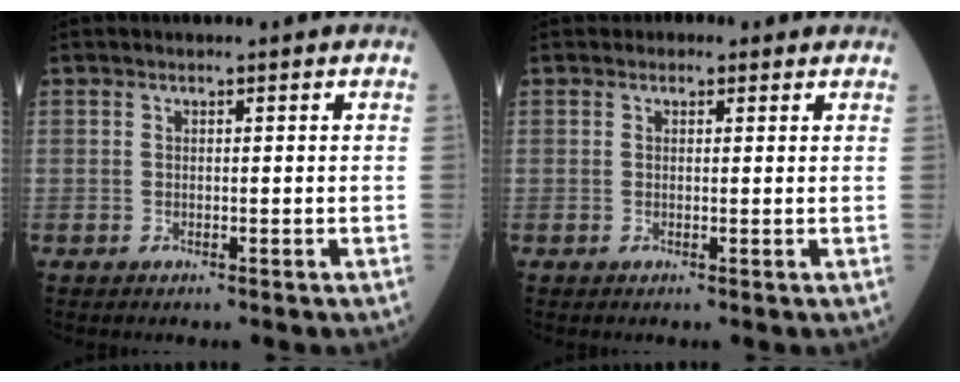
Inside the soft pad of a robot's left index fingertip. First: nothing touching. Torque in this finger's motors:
{"motor_torque": [1.07, -1.07, 0.14, 0.06]}